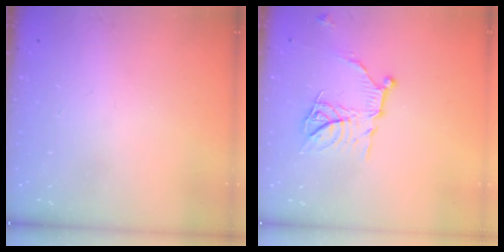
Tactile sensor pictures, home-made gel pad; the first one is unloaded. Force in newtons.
{"total": 11.9, "press": 11.9, "slide": 0.1}